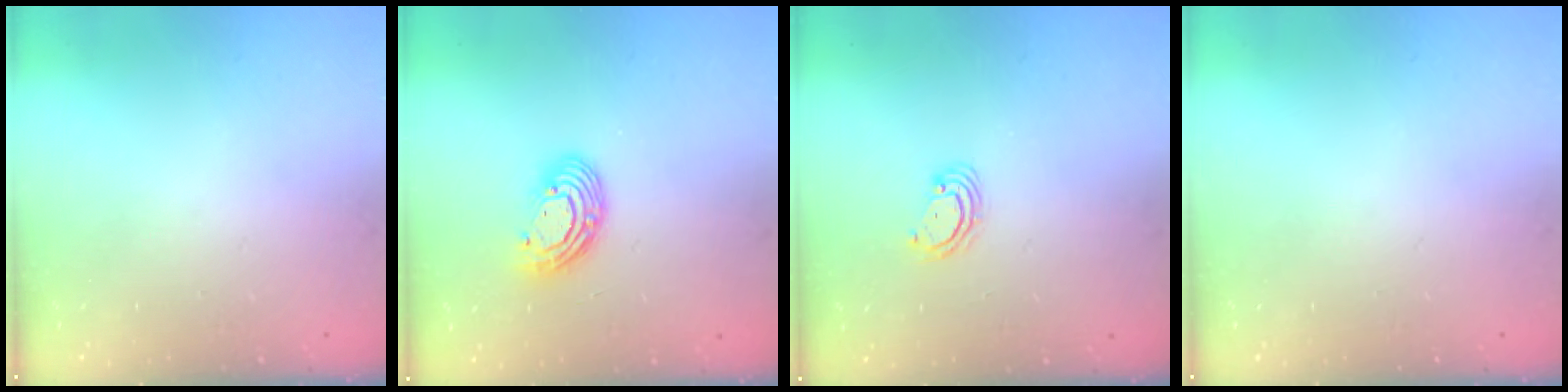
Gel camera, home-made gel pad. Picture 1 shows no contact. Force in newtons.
{"total": 10.1, "press": 10.0, "slide": 1.1}
{"total": 3.8, "press": 3.8, "slide": 0.4}
{"total": 0.0}